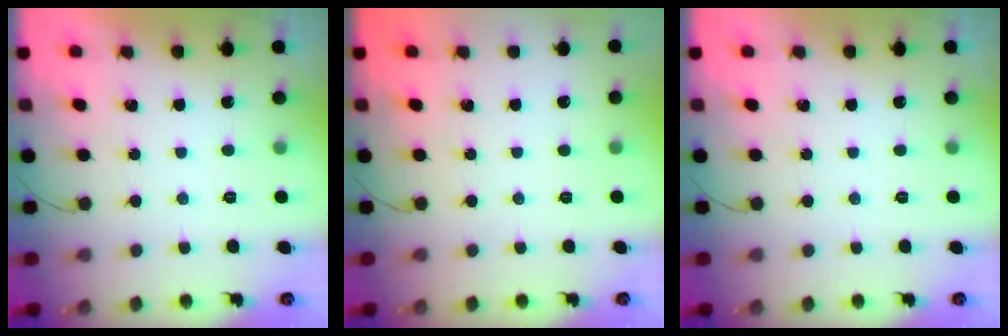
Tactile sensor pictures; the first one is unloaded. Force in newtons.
{"total": 0.0}
{"total": 0.0}